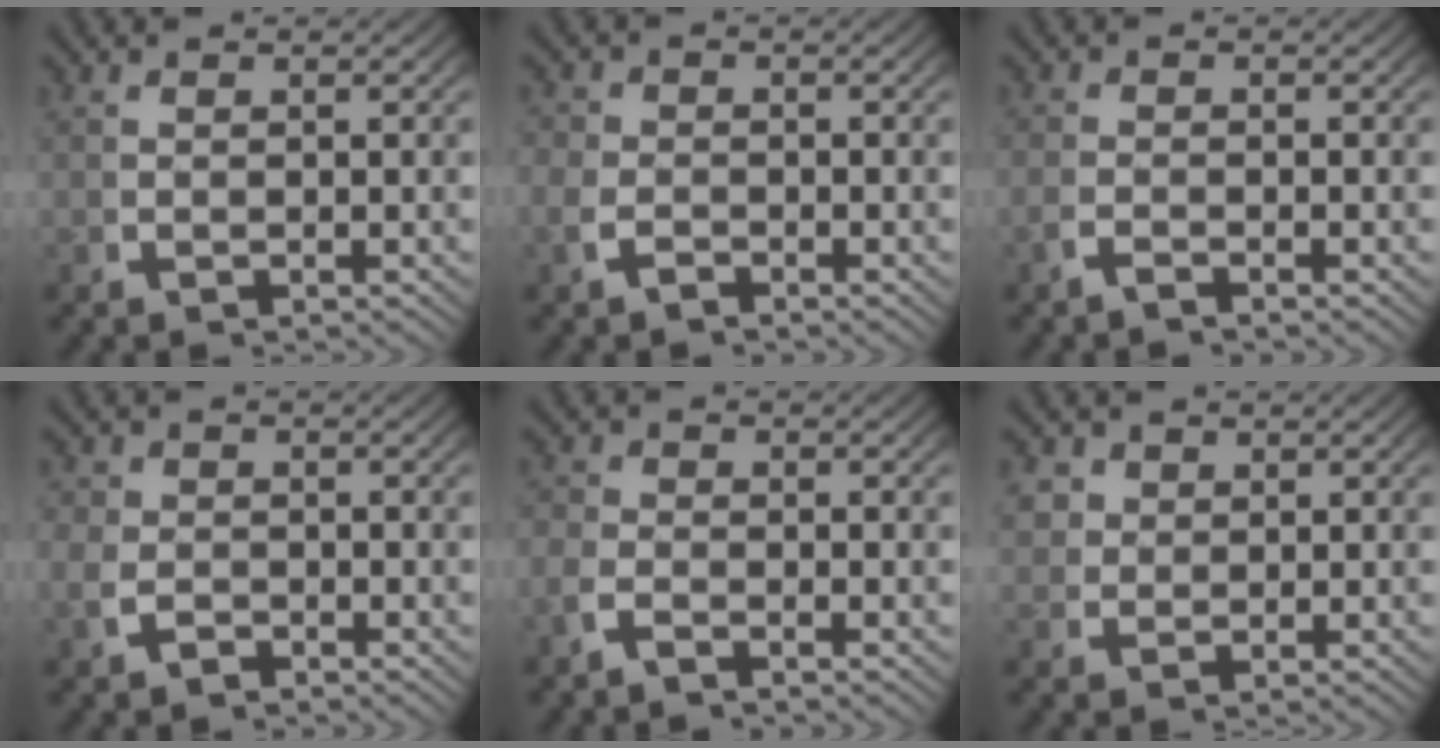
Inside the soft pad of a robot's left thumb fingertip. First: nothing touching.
{"total": 1.9, "force": [-1.2, 1.4, 0.5], "torque": [-0.010, -0.007, -0.024]}
{"total": 1.3, "force": [-1.1, 0.3, 0.4], "torque": [-0.008, -0.004, -0.026]}
{"total": 2.4, "force": [-1.2, 2.0, 0.6], "torque": [-0.019, -0.011, -0.020]}
{"total": 1.7, "force": [-1.4, 0.9, 0.5], "torque": [-0.005, -0.004, -0.033]}
{"total": 3.4, "force": [1.5, 2.8, 1.3], "torque": [-0.034, -0.006, 0.032]}